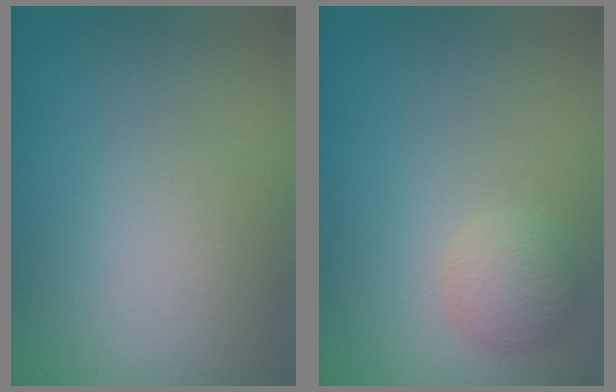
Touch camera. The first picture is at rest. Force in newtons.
{"total": 2.0, "press": 2.0, "slide": 0.1}